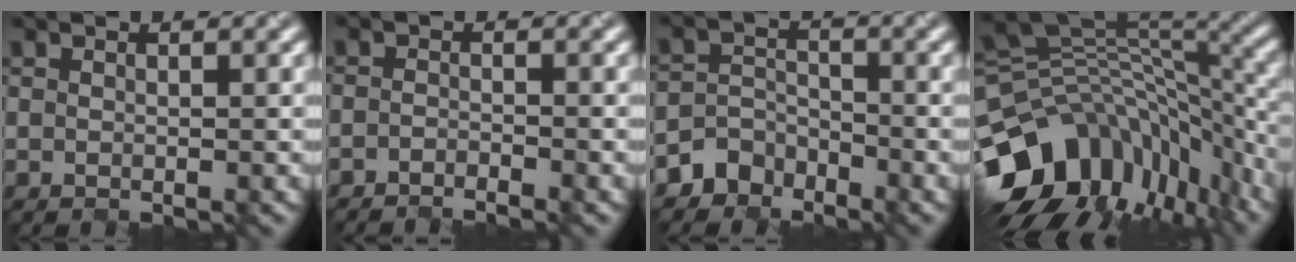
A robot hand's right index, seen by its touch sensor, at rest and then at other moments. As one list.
[{"total": 1.6, "force": [-1.6, -0.1, 0.1], "torque": [0.002, -0.007, -0.032]}, {"total": 2.9, "force": [-2.5, 1.4, -0.5], "torque": [0.019, 0.007, -0.053]}, {"total": 12.9, "force": [-6.3, 8.2, 7.7], "torque": [-0.172, 0.005, -0.110]}]